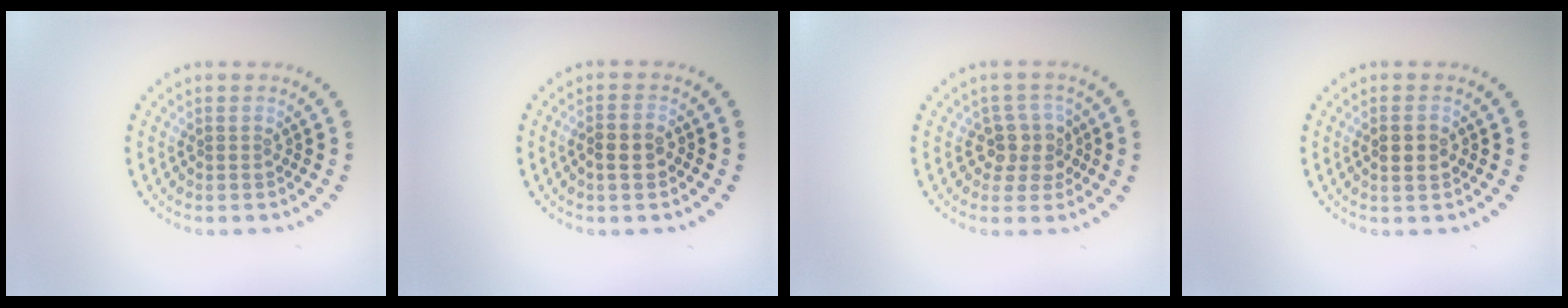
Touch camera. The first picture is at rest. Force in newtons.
{"total": 1.7, "press": 1.5, "slide": 0.6}
{"total": 2.9, "press": 2.4, "slide": 1.7}
{"total": 1.9, "press": 1.9, "slide": 0.2}